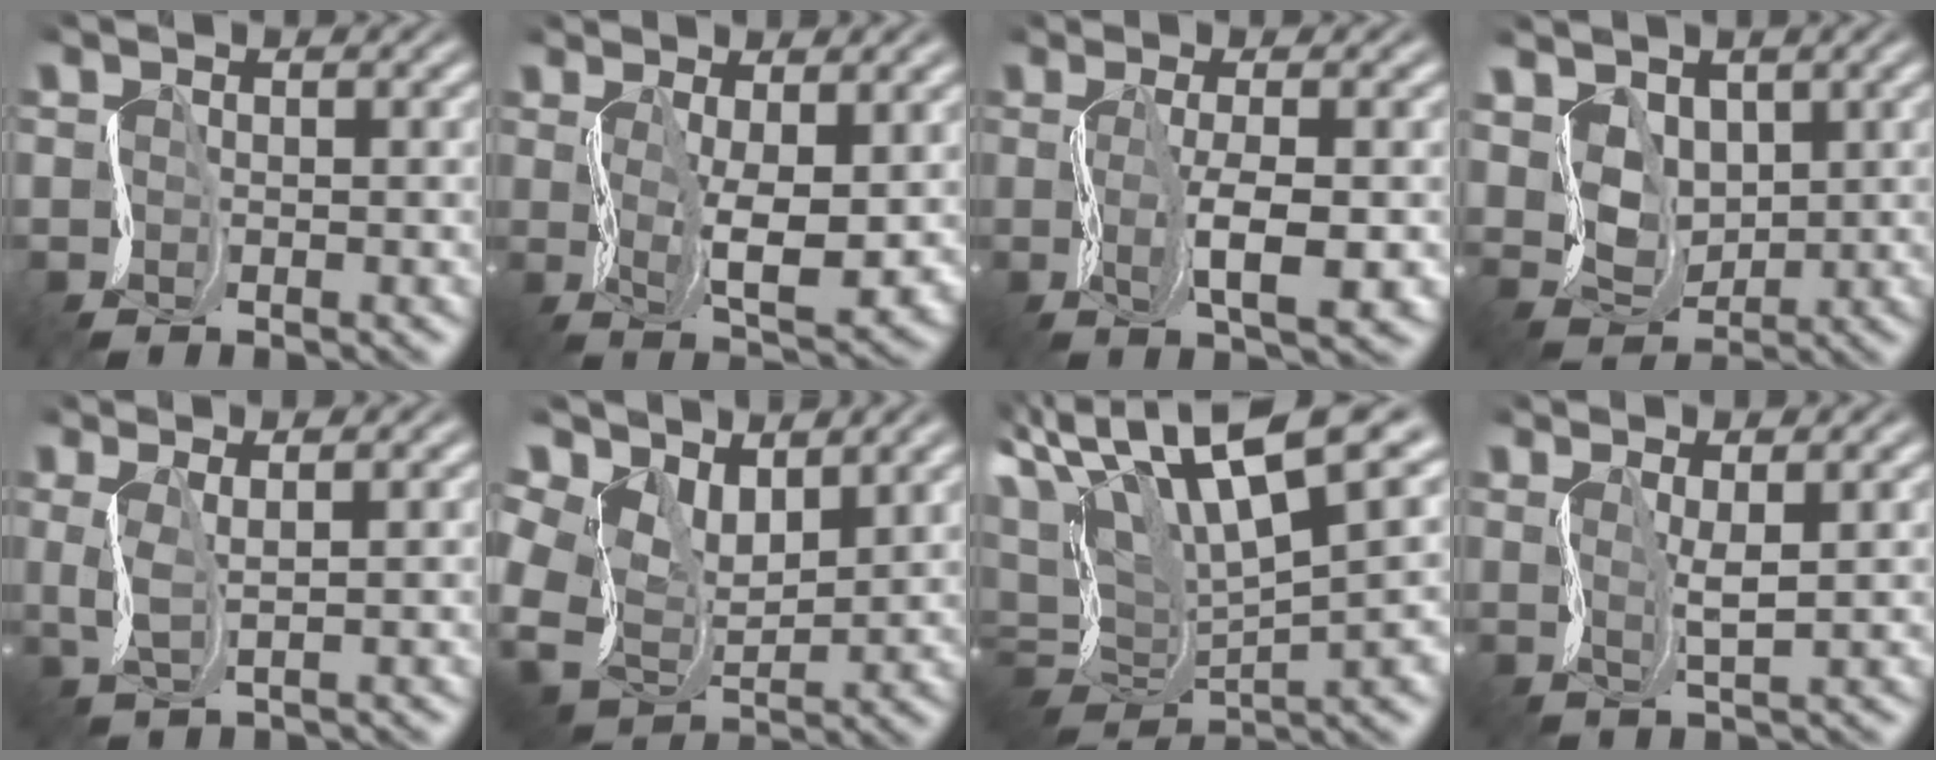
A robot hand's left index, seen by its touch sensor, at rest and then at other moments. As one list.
[{"total": 6.5, "force": [0.7, 2.2, 6.1], "torque": [-0.109, -0.008, 0.019]}, {"total": 5.1, "force": [-0.2, 1.3, 4.9], "torque": [-0.090, -0.001, 0.001]}, {"total": 3.8, "force": [2.3, 2.8, 1.2], "torque": [-0.047, -0.005, 0.048]}, {"total": 2.1, "force": [1.5, 0.4, 1.5], "torque": [-0.034, 0.006, 0.029]}, {"total": 7.3, "force": [3.6, 4.6, 4.4], "torque": [-0.110, -0.004, 0.069]}, {"total": 11.0, "force": [5.1, 3.2, 9.2], "torque": [-0.170, 0.025, 0.102]}, {"total": 2.1, "force": [1.6, 0.1, 1.3], "torque": [-0.030, 0.002, 0.032]}]